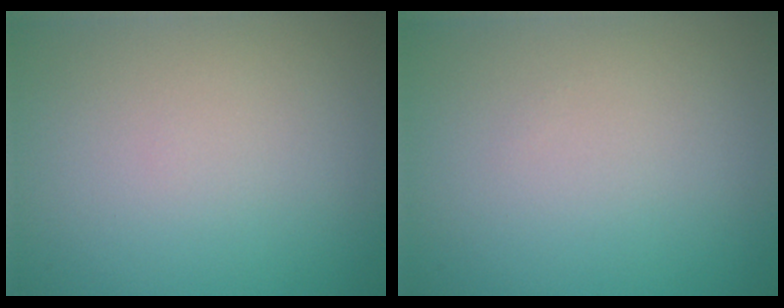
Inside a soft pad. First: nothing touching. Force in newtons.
{"total": 0.0}